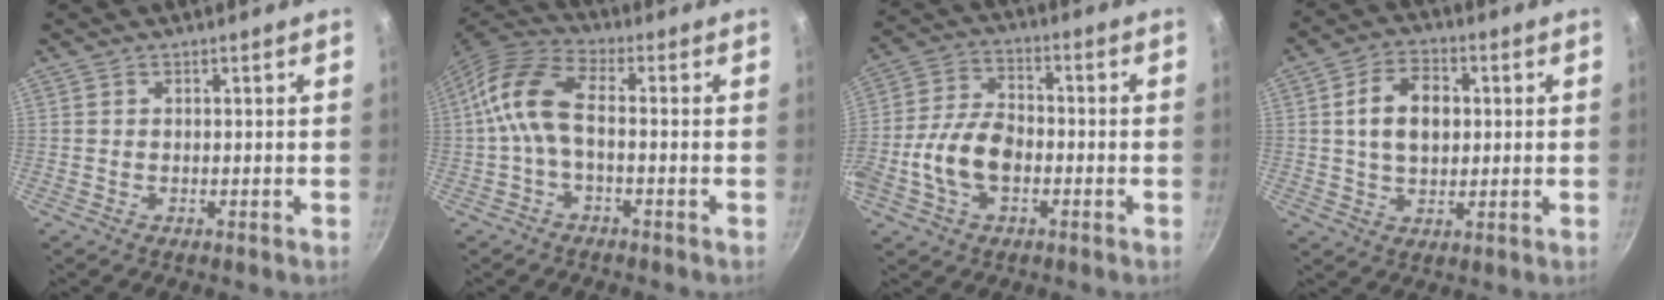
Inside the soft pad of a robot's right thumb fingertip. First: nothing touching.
{"total": 9.5, "force": [-1.2, 4.6, 8.2], "torque": [-0.177, 0.033, -0.039]}
{"total": 10.9, "force": [-2.8, 7.0, 7.9], "torque": [-0.137, 0.032, -0.062]}
{"total": 9.8, "force": [1.4, 6.7, 7.0], "torque": [-0.102, 0.010, 0.018]}